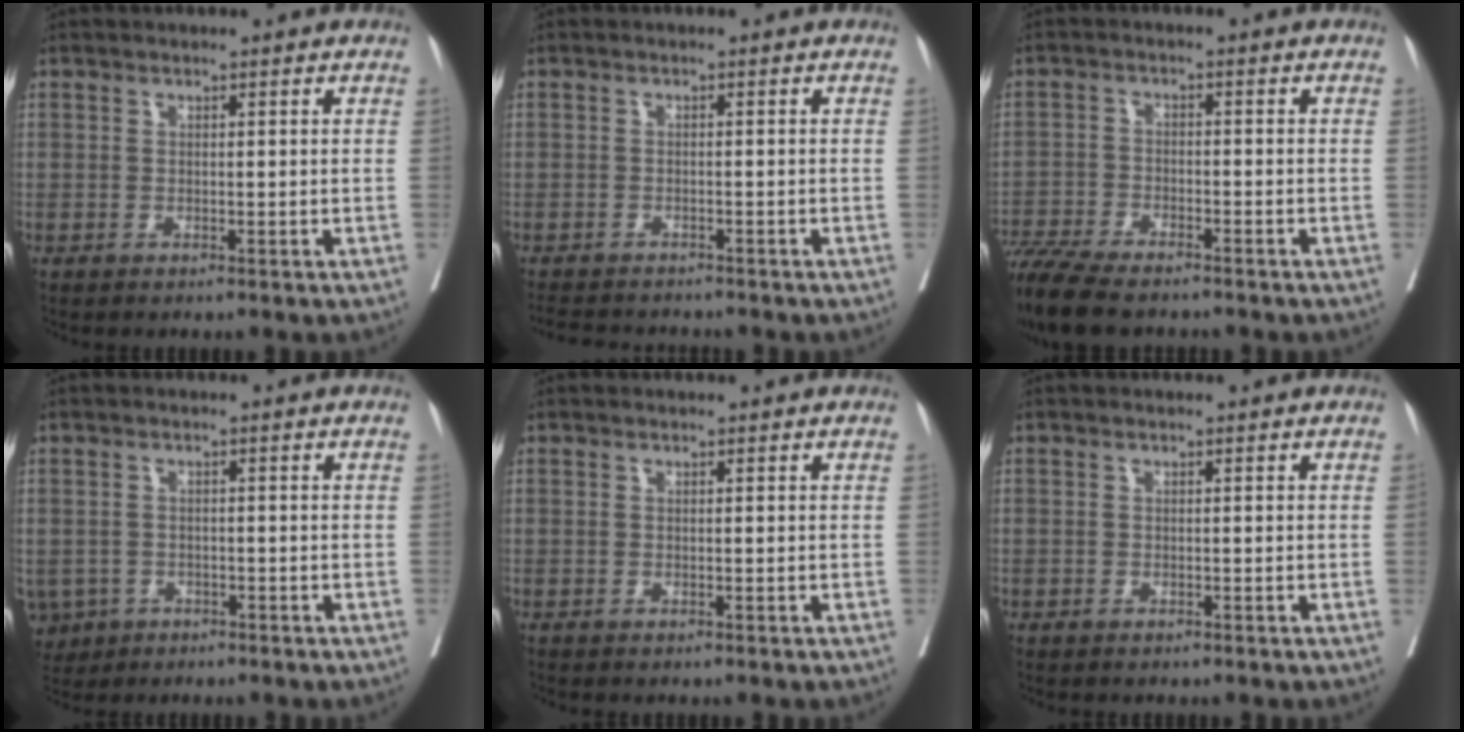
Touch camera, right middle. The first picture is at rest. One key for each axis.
{"total": 6.3, "fx": -5.9, "fy": 1.4, "fz": 1.7, "tx": -0.022, "ty": -0.010, "tz": -0.087}
{"total": 11.6, "fx": -9.9, "fy": 2.4, "fz": 5.7, "tx": -0.103, "ty": -0.020, "tz": -0.162}
{"total": 6.8, "fx": -3.4, "fy": 5.6, "fz": 1.8, "tx": -0.053, "ty": -0.002, "tz": -0.049}
{"total": 0.0}
{"total": 0.0}